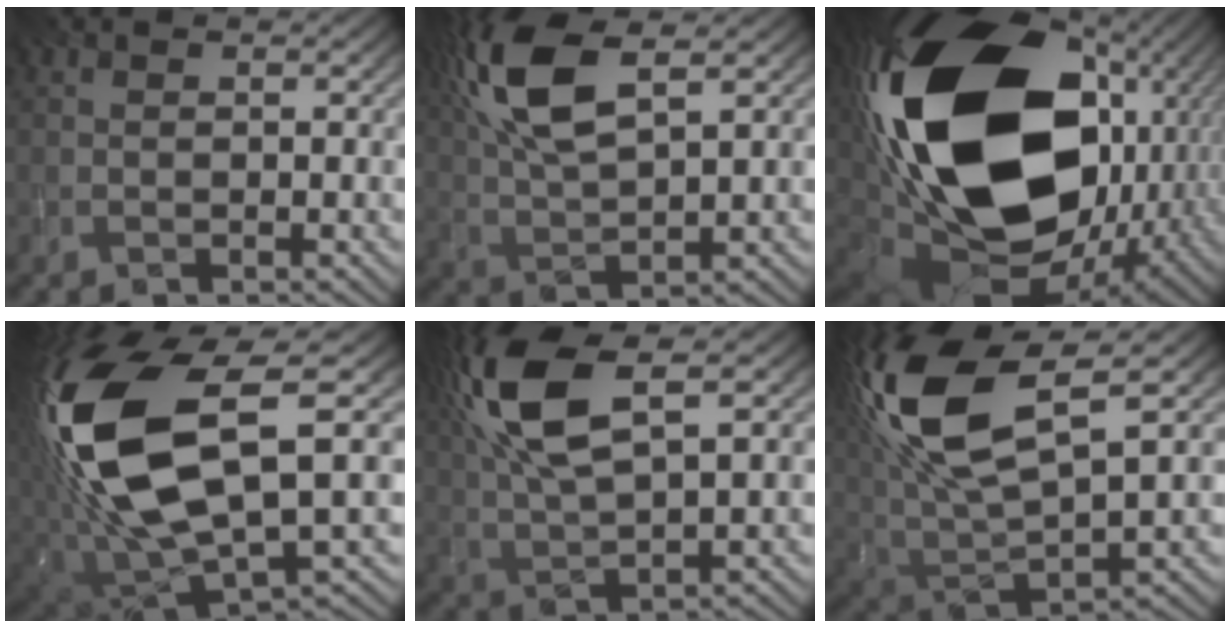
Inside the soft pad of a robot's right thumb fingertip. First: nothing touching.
{"total": 11.4, "force": [4.9, 4.1, 9.4], "torque": [-0.232, 0.021, 0.099]}
{"total": 24.4, "force": [3.7, 15.8, 18.2], "torque": [-0.410, -0.030, 0.073]}
{"total": 17.7, "force": [2.4, 8.8, 15.2], "torque": [-0.358, -0.015, 0.052]}
{"total": 12.3, "force": [4.8, 4.3, 10.5], "torque": [-0.256, 0.019, 0.096]}
{"total": 16.5, "force": [6.5, 6.9, 13.5], "torque": [-0.318, 0.018, 0.127]}